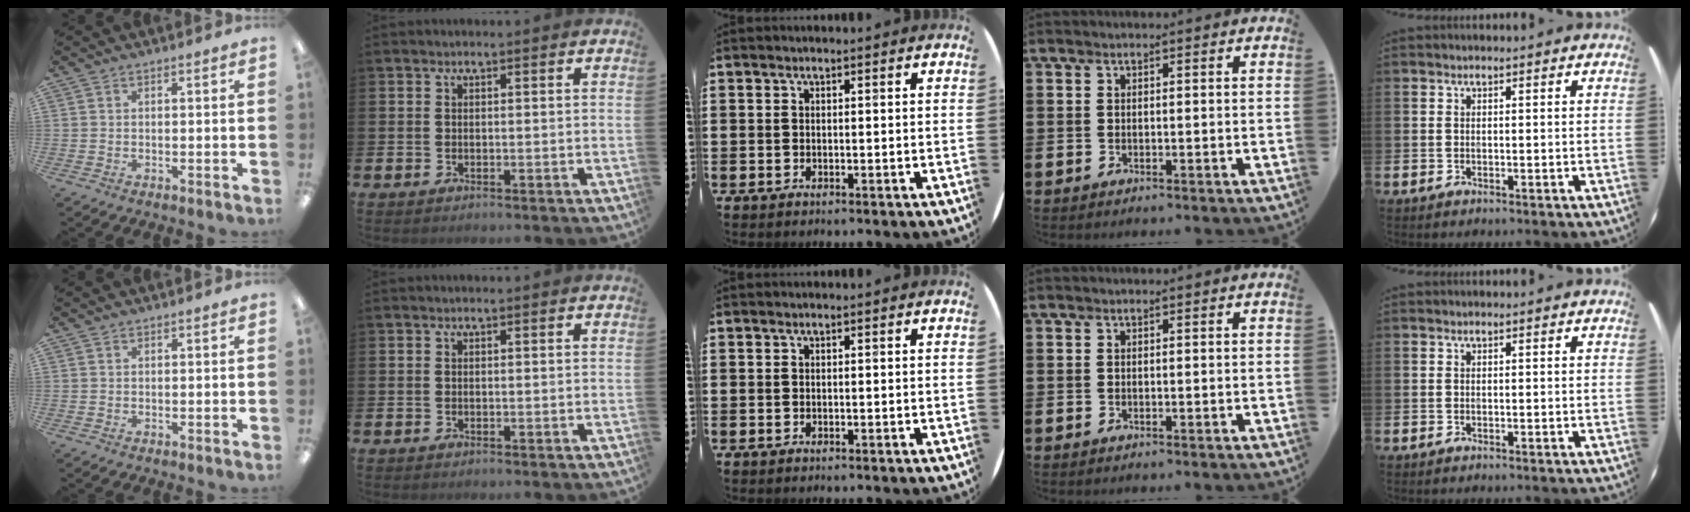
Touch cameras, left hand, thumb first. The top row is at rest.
{}